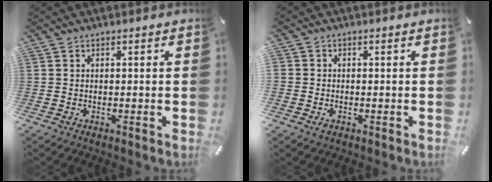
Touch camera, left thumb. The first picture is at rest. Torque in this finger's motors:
{"motor_torque": [0.67, 4.34, -1.32, 1.45, 0.00]}